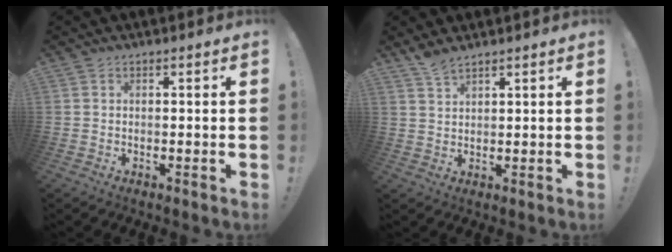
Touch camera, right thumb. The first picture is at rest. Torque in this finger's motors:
{"motor_torque": [0.20, 0.45, 0.42, 0.28, 0.11]}